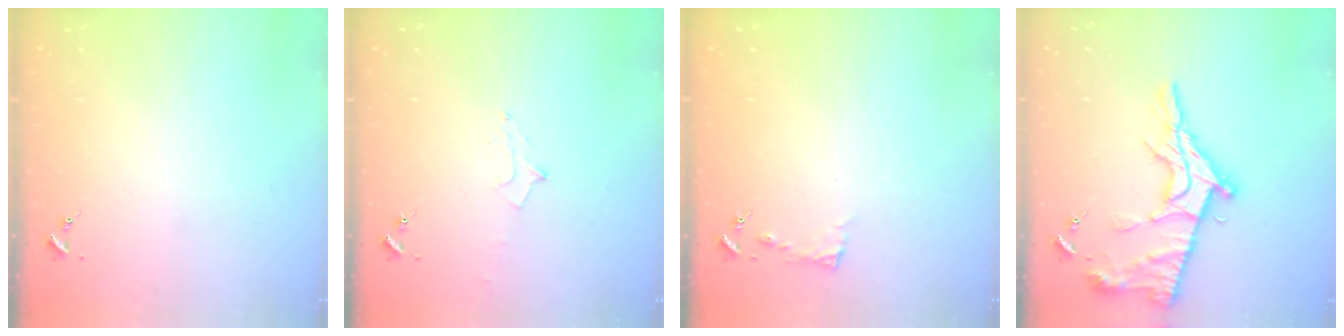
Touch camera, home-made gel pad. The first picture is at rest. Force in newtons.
{"total": 7.4, "press": 7.3, "slide": 1.1}
{"total": 3.4, "press": 3.4, "slide": 0.4}
{"total": 18.0, "press": 18.0, "slide": 1.4}